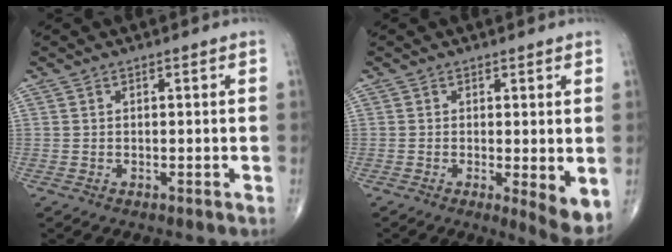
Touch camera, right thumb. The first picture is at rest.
{"total": 5.2, "force": [-0.4, 1.3, 5.1], "torque": [-0.074, -0.016, -0.009]}